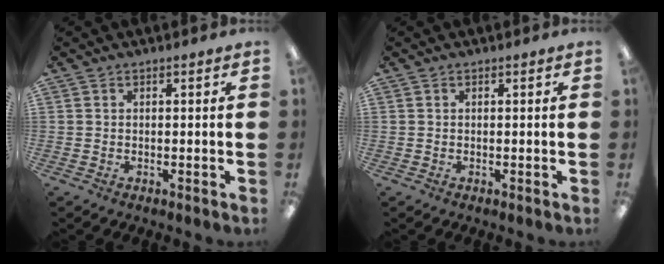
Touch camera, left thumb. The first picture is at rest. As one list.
[{"total": 0.0}]